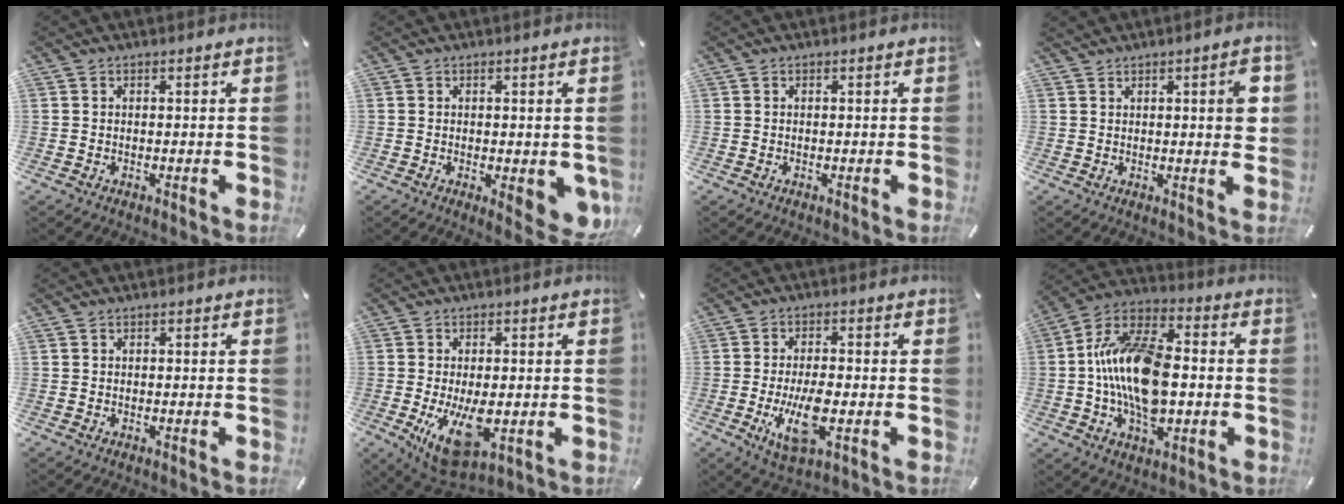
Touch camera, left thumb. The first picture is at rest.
{"total": 5.7, "force": [-0.7, 2.3, 5.1], "torque": [-0.057, -0.011, -0.004]}
{"total": 0.0}
{"total": 5.8, "force": [1.9, 1.8, 5.2], "torque": [-0.075, -0.003, 0.028]}
{"total": 0.0}
{"total": 11.6, "force": [-1.8, 5.8, 9.9], "torque": [-0.177, -0.020, -0.025]}
{"total": 9.7, "force": [-2.3, 3.5, 8.8], "torque": [-0.187, -0.011, -0.040]}
{"total": 18.5, "force": [-1.6, 11.2, 14.6], "torque": [-0.306, 0.008, -0.034]}